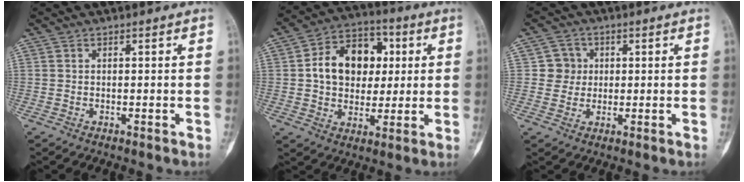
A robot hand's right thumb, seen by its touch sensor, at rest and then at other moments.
{"total": 15.0, "force": [2.1, 11.2, 9.8], "torque": [-0.112, 0.015, 0.030]}
{"total": 4.3, "force": [0.6, 4.3, 0.5], "torque": [0.029, 0.007, 0.004]}